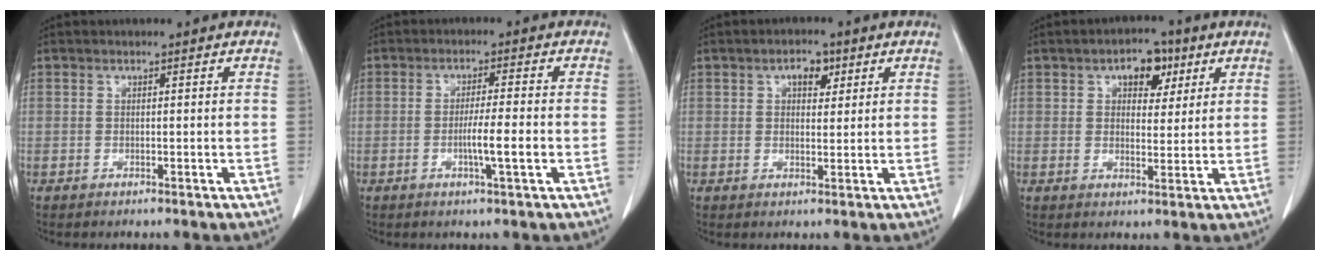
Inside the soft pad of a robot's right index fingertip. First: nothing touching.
{"total": 5.2, "force": [-1.4, 0.1, 5.0], "torque": [-0.088, -0.004, -0.023]}
{"total": 3.9, "force": [1.7, 2.2, 2.7], "torque": [-0.046, 0.011, 0.029]}
{"total": 6.8, "force": [3.1, 3.9, 4.5], "torque": [-0.070, 0.019, 0.051]}